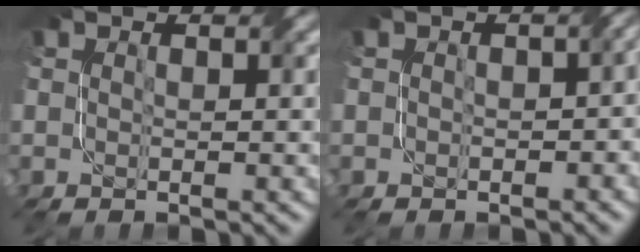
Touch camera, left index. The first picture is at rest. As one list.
[{"total": 3.2, "force": [-0.1, 2.0, 2.5], "torque": [-0.013, 0.000, 0.003]}]